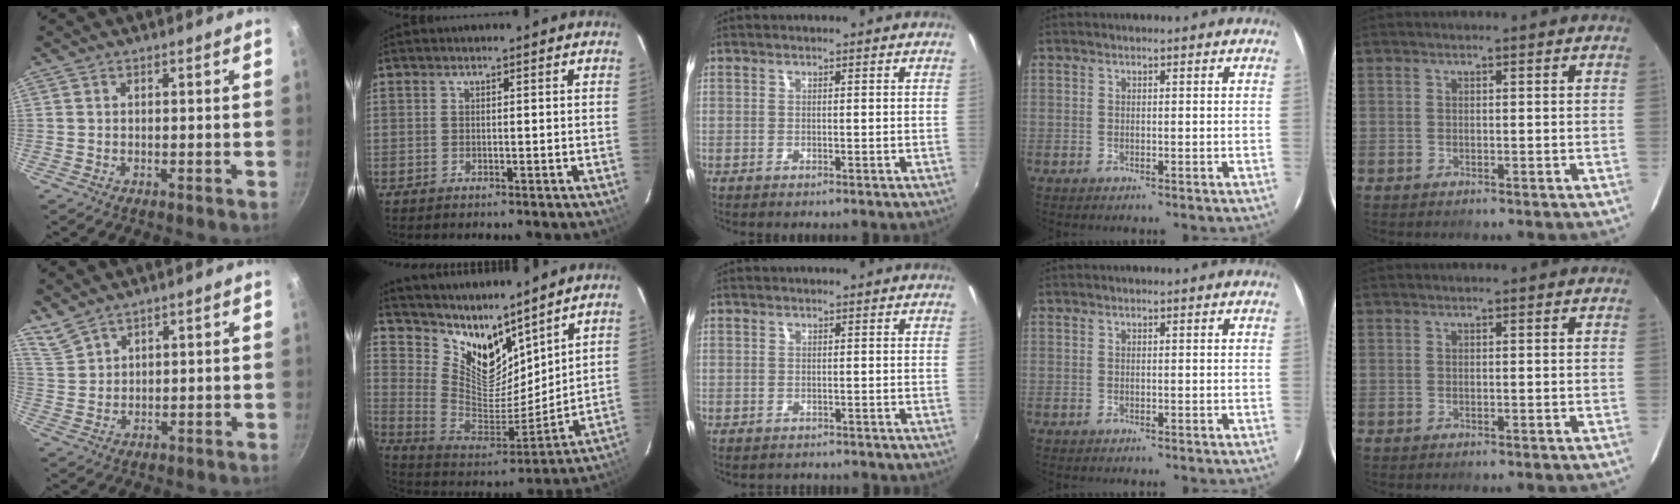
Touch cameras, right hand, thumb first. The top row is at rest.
{"thumb": {"total": 4.0, "force": [3.7, 1.2, 1.1], "torque": [-0.023, -0.011, 0.084]}, "index": {"total": 13.3, "force": [11.4, 4.4, 5.1], "torque": [-0.110, -0.031, 0.223]}, "middle": {"total": 1.3, "force": [-1.0, 0.9, -0.1], "torque": [-0.003, 0.001, -0.014]}}